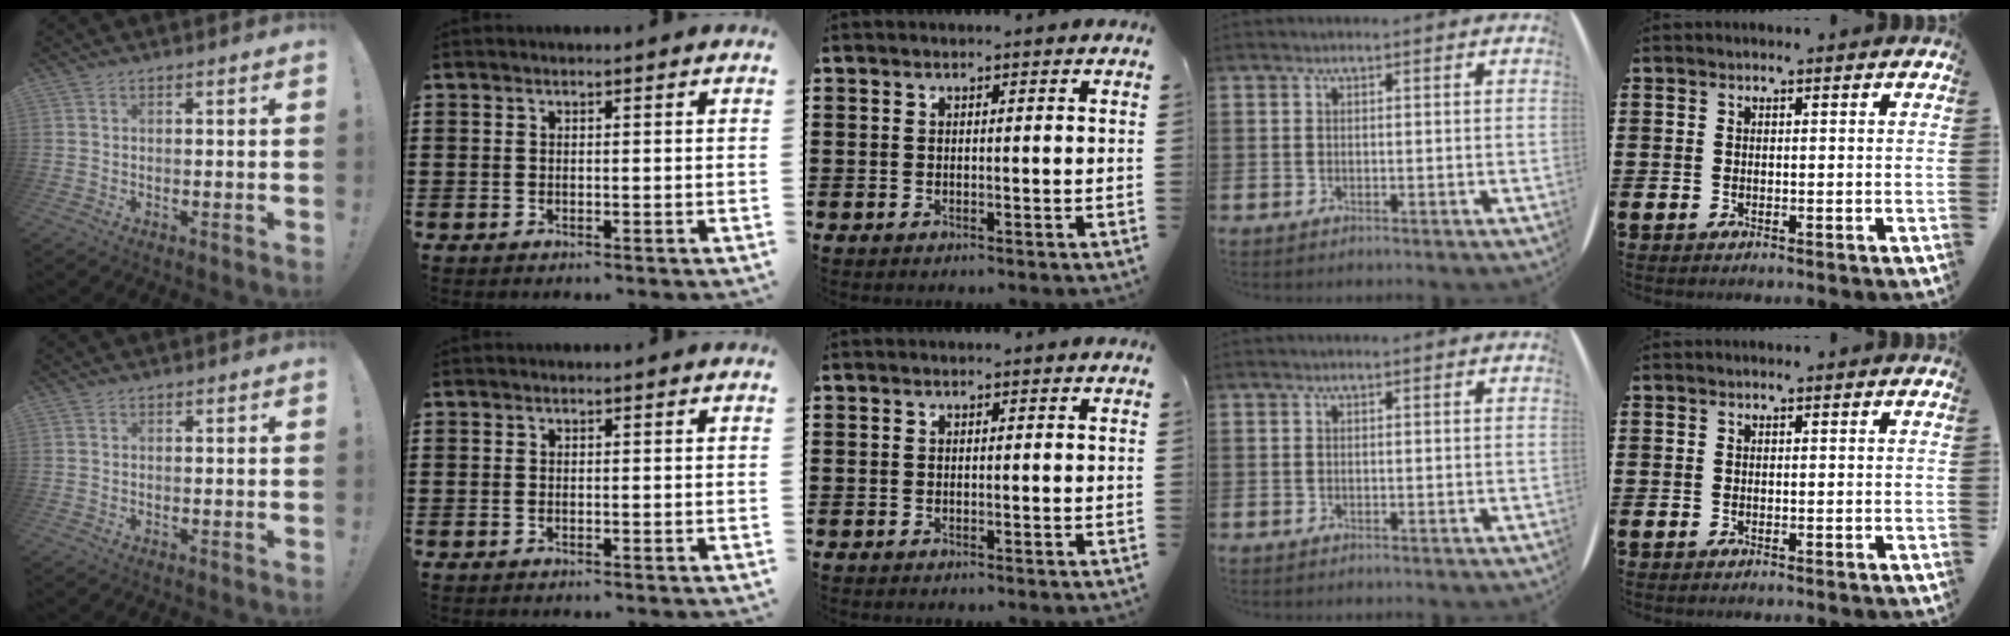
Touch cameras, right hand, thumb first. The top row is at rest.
{}